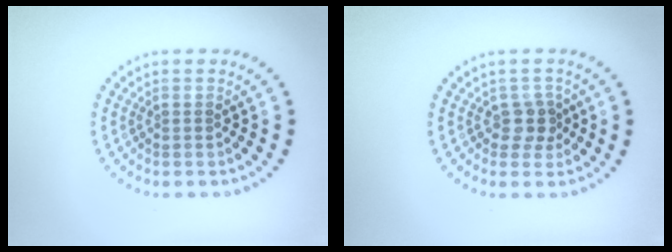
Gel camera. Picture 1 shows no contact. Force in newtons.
{"total": 1.7, "press": 1.4, "slide": 1.0}